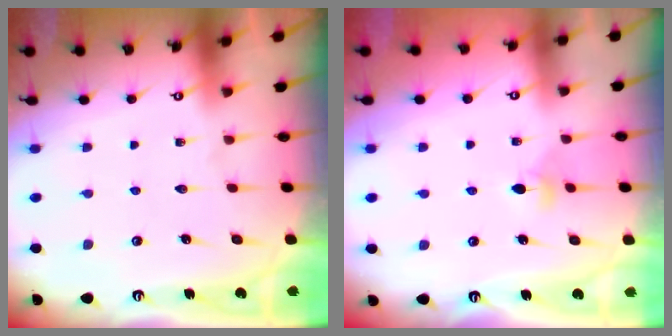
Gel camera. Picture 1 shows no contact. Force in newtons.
{"total": 3.1, "press": 3.0, "slide": 0.8}